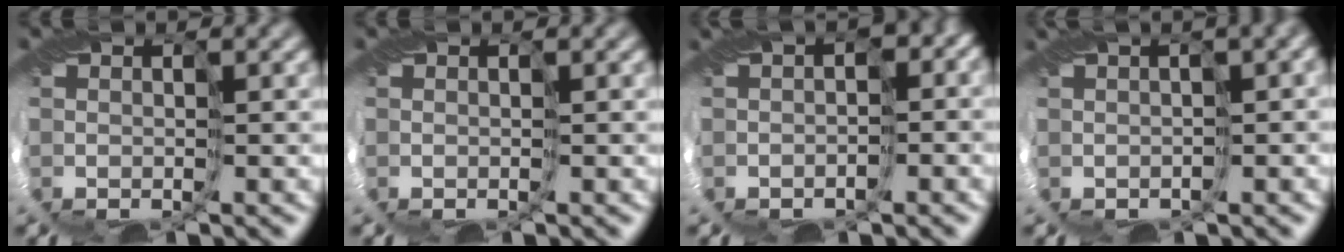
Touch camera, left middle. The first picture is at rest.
{"total": 0.0}
{"total": 6.3, "force": [0.8, 4.0, 4.9], "torque": [-0.060, 0.013, 0.008]}
{"total": 5.8, "force": [2.5, 1.9, 4.8], "torque": [-0.062, 0.025, 0.043]}